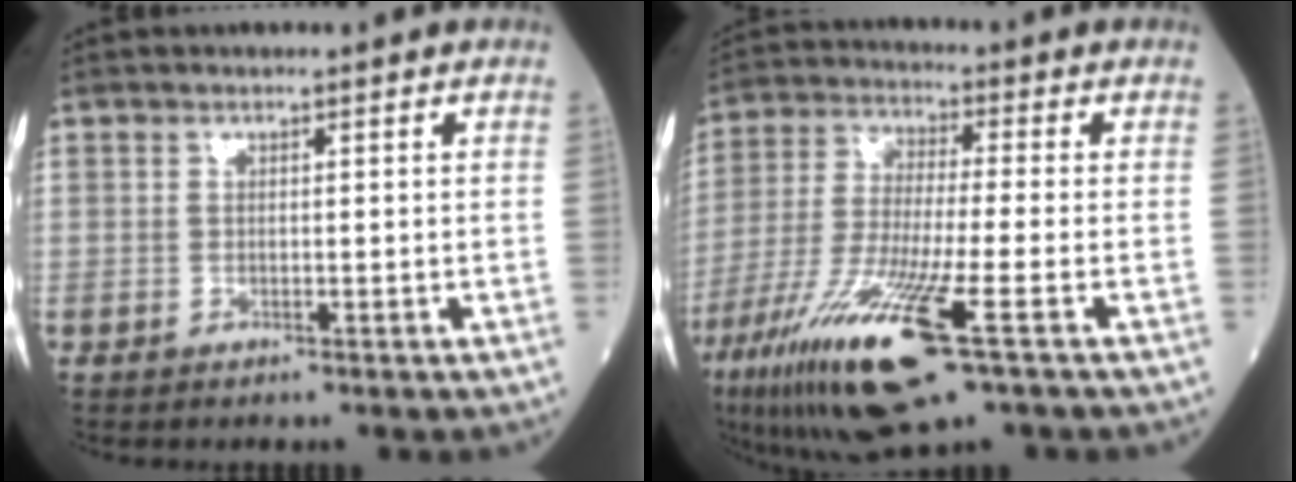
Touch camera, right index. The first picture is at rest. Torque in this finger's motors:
{"motor_torque": [1.20, -0.94, 0.99, 0.21]}